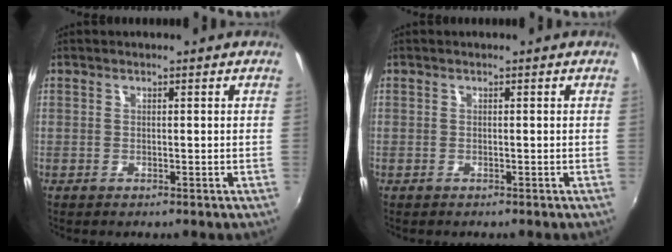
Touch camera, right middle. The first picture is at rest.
{"total": 0.0}